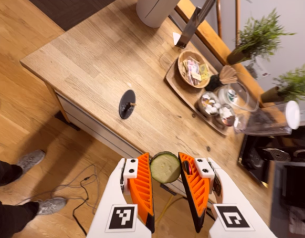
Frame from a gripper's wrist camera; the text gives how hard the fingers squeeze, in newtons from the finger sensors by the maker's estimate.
{"total": 8.0, "left": 8.6, "right": 7.5}